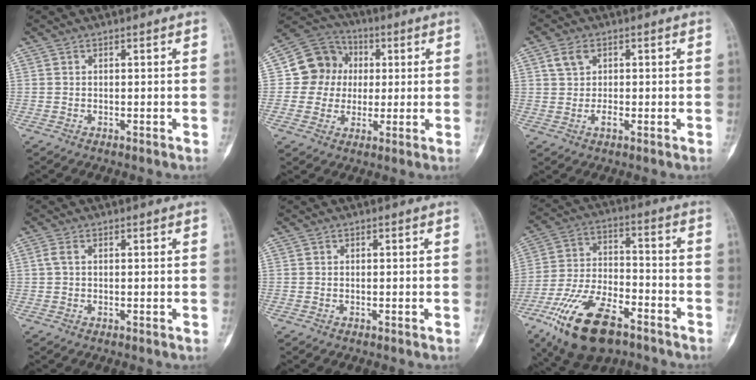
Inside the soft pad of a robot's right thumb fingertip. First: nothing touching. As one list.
[{"total": 10.9, "force": [1.1, 10.2, 3.5], "torque": [-0.023, 0.016, 0.014]}, {"total": 4.3, "force": [0.9, 3.1, 2.7], "torque": [-0.046, 0.000, 0.016]}, {"total": 1.6, "force": [0.4, 0.9, 1.2], "torque": [-0.037, 0.003, 0.007]}, {"total": 0.0}, {"total": 19.0, "force": [-11.0, 8.8, 12.6], "torque": [-0.238, 0.047, -0.195]}]